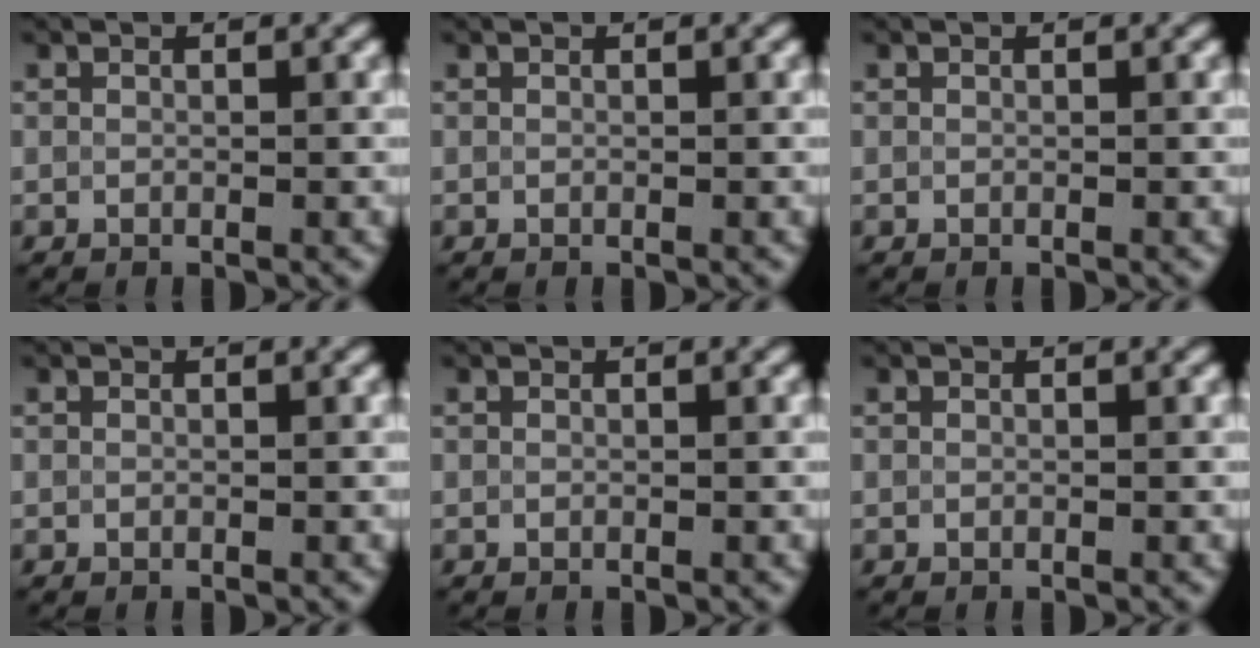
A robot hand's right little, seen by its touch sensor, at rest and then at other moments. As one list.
[{"total": 0.0}, {"total": 0.0}, {"total": 0.0}, {"total": 0.0}, {"total": 0.0}]